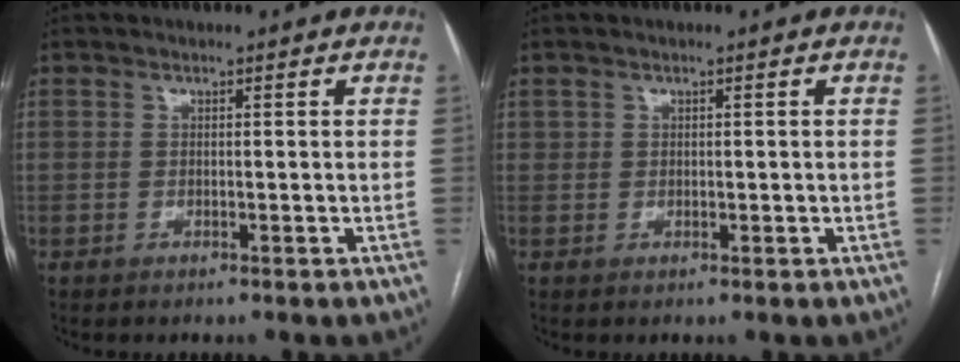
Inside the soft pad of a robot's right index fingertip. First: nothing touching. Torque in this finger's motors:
{"motor_torque": [-0.21, 0.12, -0.02, 0.00]}